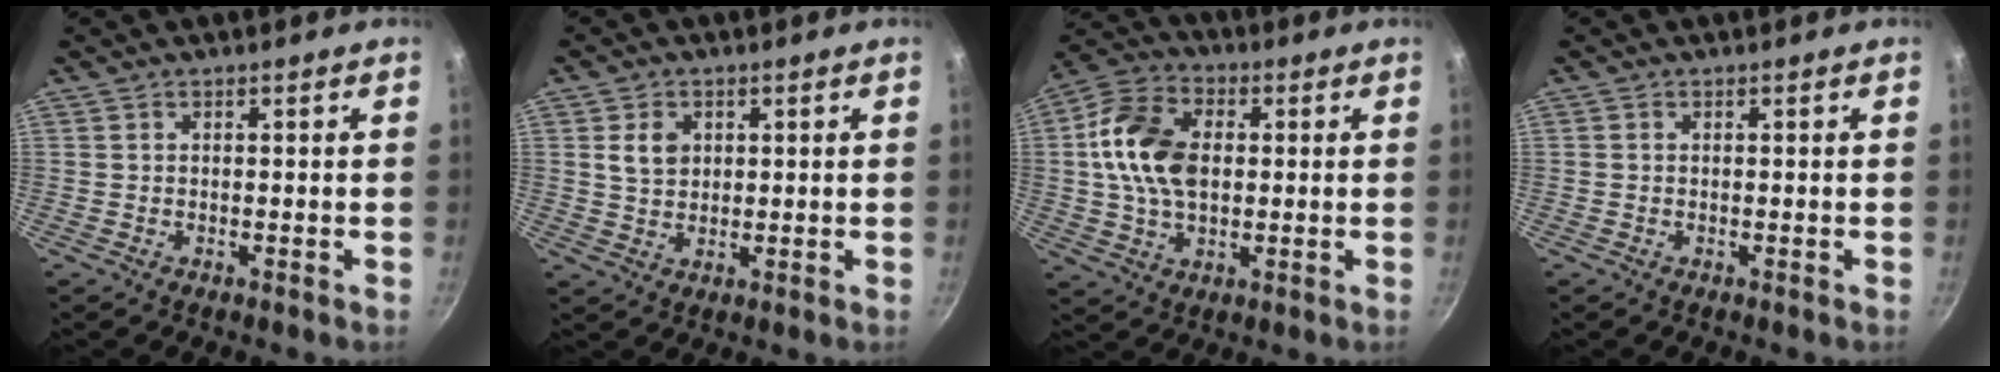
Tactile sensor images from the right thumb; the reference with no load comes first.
{"total": 4.7, "force": [1.3, 3.7, 2.7], "torque": [-0.034, -0.003, 0.025]}
{"total": 14.4, "force": [1.4, 9.7, 10.6], "torque": [-0.178, 0.014, 0.012]}
{"total": 0.0}